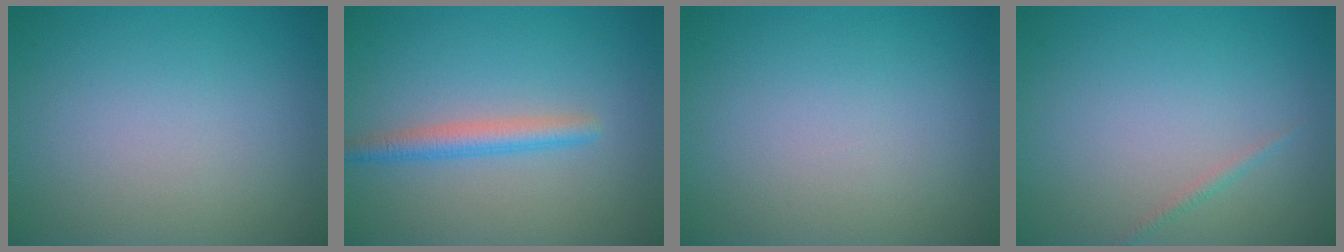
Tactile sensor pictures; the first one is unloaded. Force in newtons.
{"total": 2.4, "press": 2.4, "slide": 0.1}
{"total": 0.0}
{"total": 0.7, "press": 0.7, "slide": 0.0}